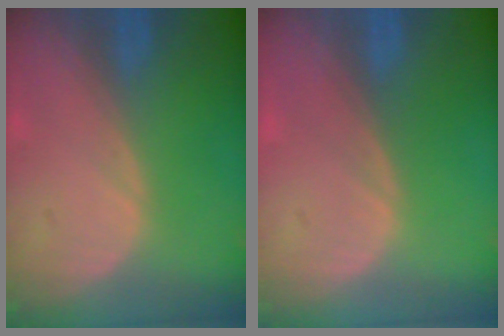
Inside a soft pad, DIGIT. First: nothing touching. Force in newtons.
{"total": 0.0}